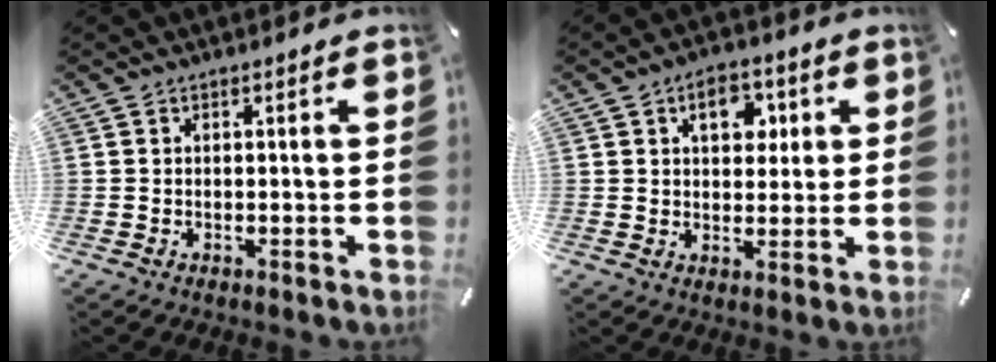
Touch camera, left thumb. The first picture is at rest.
{"total": 7.7, "force": [2.8, 5.3, 4.9], "torque": [-0.053, -0.006, 0.040]}